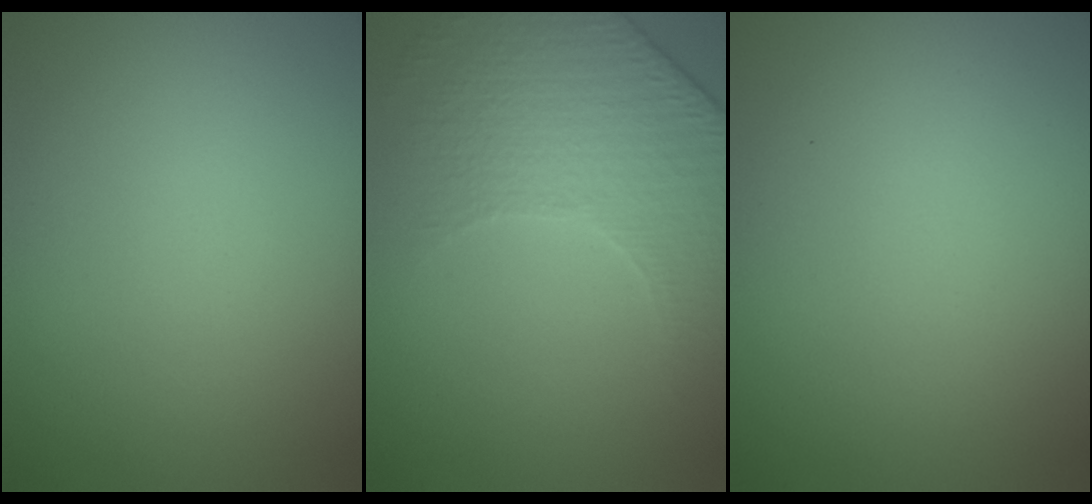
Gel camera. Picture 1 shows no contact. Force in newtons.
{"total": 4.9, "press": 3.6, "slide": 3.3}
{"total": 0.0}